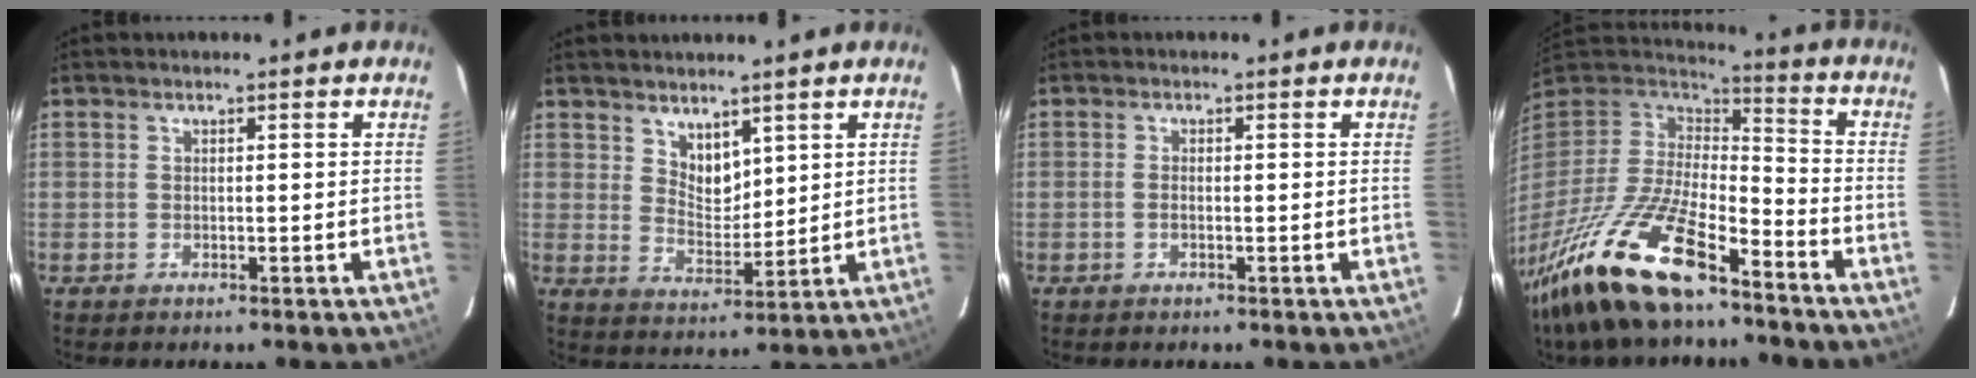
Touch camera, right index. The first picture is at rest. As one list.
[{"total": 5.4, "force": [3.9, 2.9, 2.3], "torque": [-0.029, -0.003, 0.076]}, {"total": 0.9, "force": [-0.2, 0.5, 0.7], "torque": [-0.016, 0.001, -0.006]}, {"total": 24.5, "force": [-17.0, 7.7, 15.9], "torque": [-0.323, -0.047, -0.302]}]